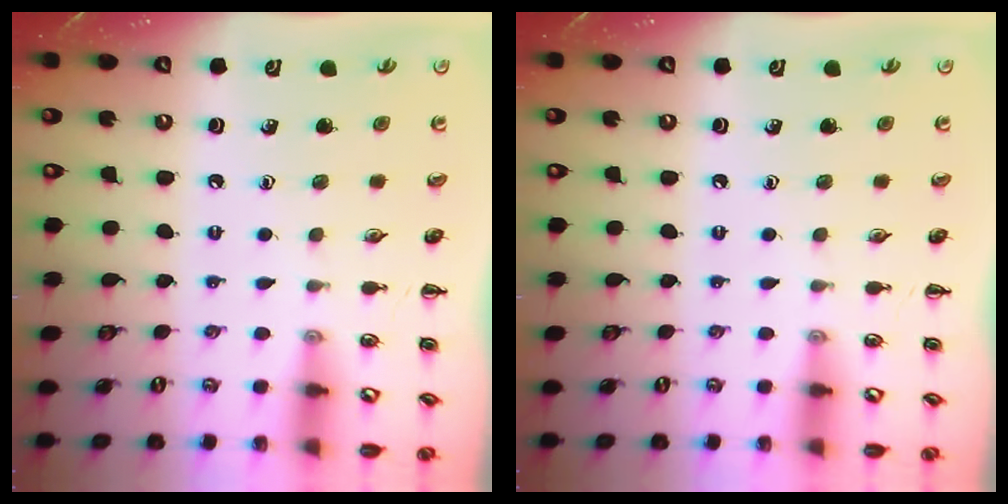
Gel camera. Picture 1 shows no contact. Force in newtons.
{"total": 0.0}